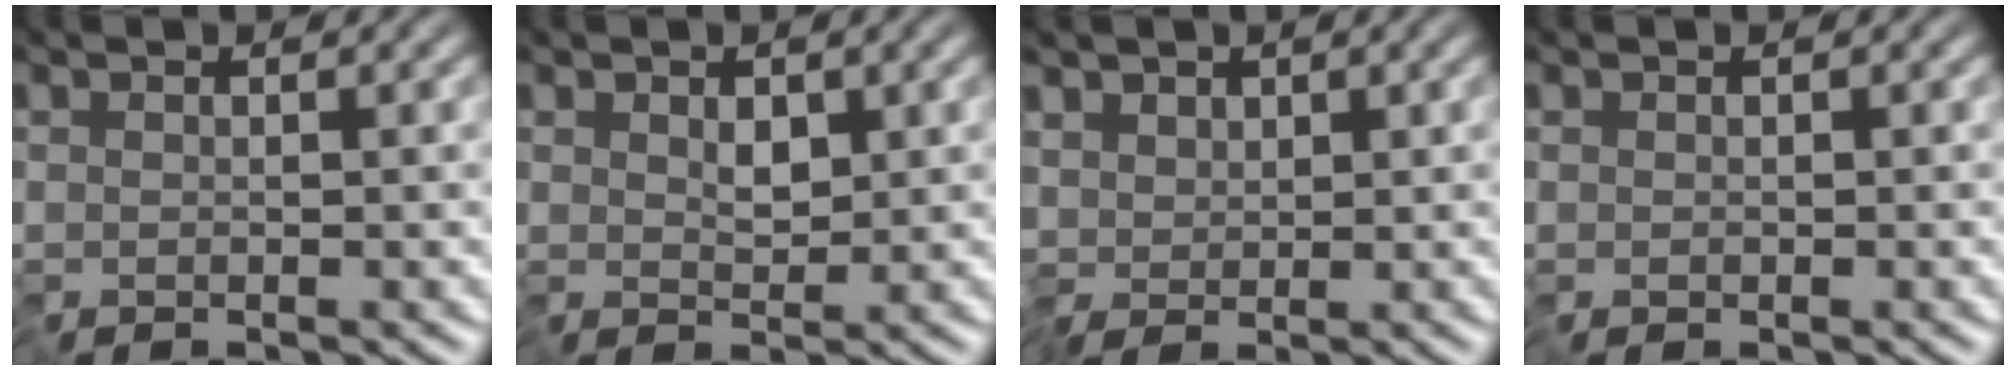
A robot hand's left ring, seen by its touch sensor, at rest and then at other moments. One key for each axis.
{"total": 1.4, "fx": 0.7, "fy": 0.7, "fz": 1.0, "tx": -0.019, "ty": 0.002, "tz": 0.015}
{"total": 1.5, "fx": 0.4, "fy": 1.4, "fz": 0.5, "tx": -0.009, "ty": 0.007, "tz": 0.002}
{"total": 0.0}